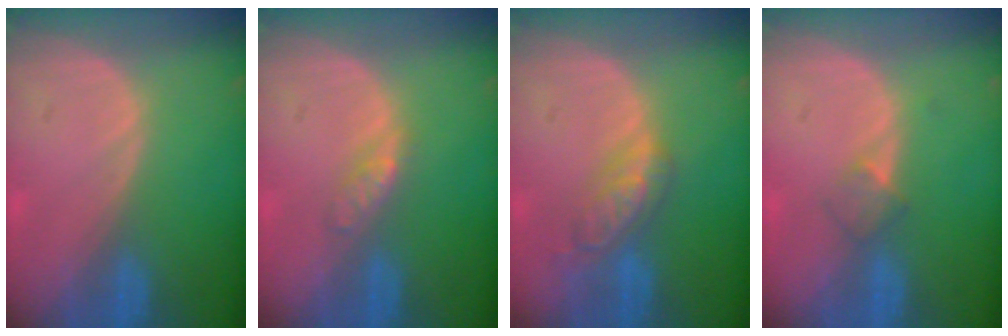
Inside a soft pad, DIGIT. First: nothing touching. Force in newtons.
{"total": 2.4, "press": 2.4, "slide": 0.2}
{"total": 5.9, "press": 5.1, "slide": 2.9}
{"total": 2.3, "press": 2.0, "slide": 1.1}